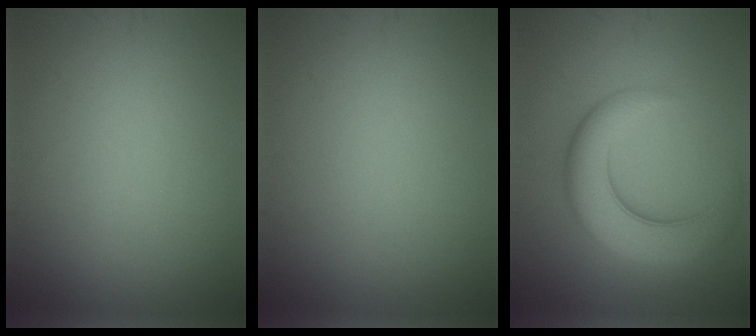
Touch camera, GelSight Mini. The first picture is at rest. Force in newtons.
{"total": 0.0}
{"total": 7.1, "press": 7.1, "slide": 0.4}